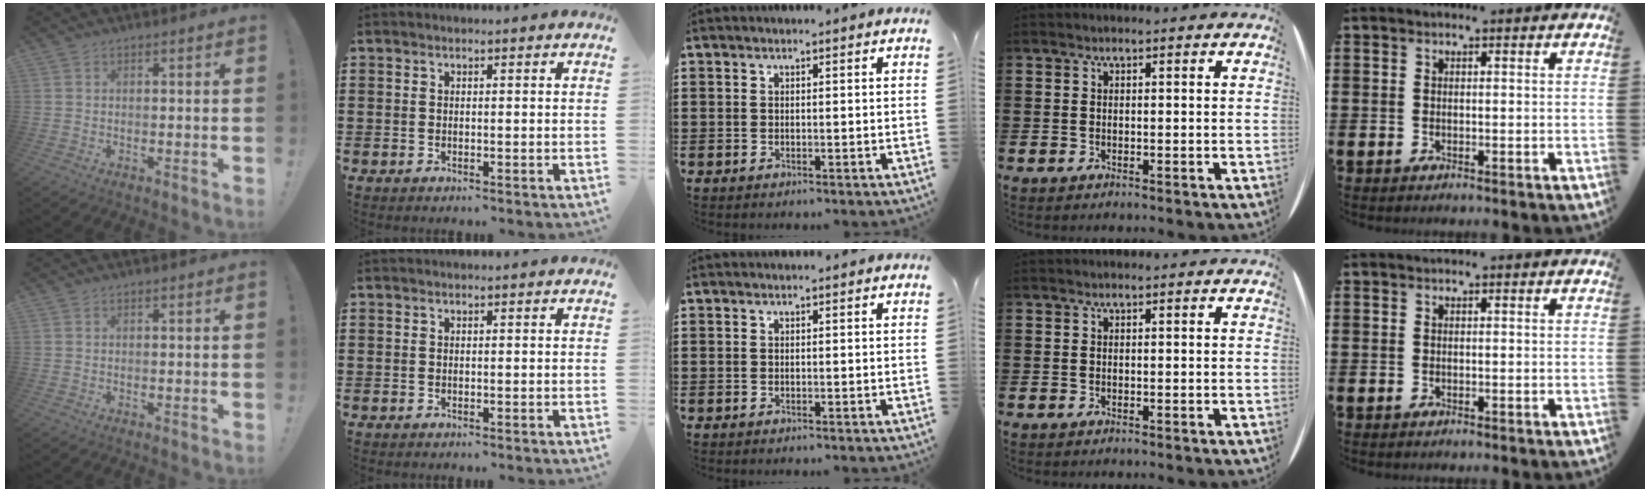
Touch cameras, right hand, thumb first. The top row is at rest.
{}